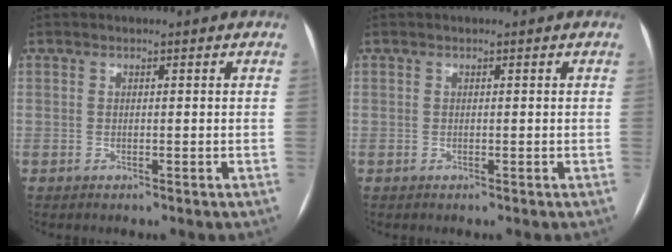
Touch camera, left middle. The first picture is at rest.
{"total": 0.0}